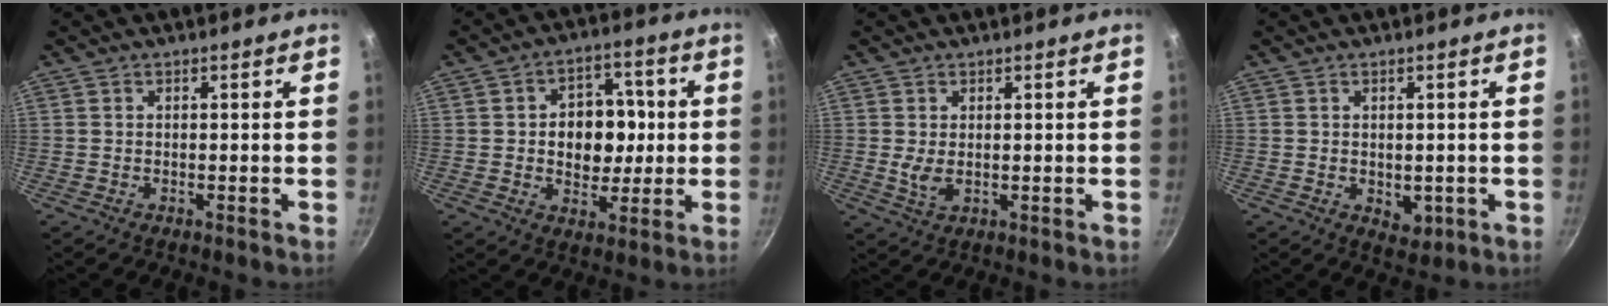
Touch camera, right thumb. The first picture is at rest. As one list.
[{"total": 11.5, "force": [0.4, 8.8, 7.4], "torque": [-0.061, 0.007, 0.005]}, {"total": 3.1, "force": [0.4, 1.7, 2.5], "torque": [-0.048, -0.008, 0.015]}, {"total": 3.7, "force": [-0.5, 2.7, 2.5], "torque": [-0.023, -0.007, -0.002]}]